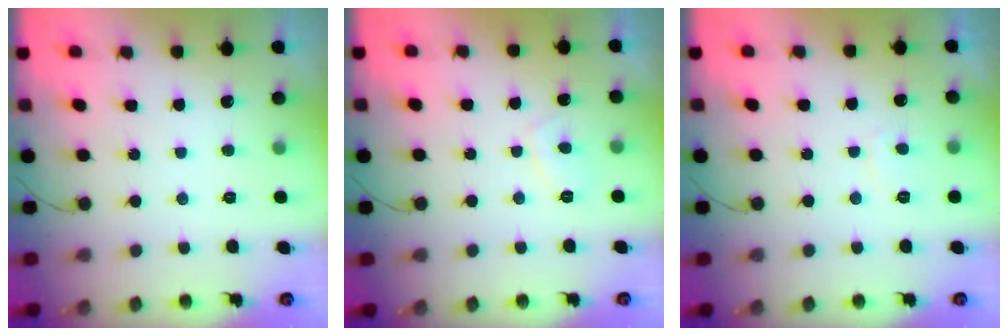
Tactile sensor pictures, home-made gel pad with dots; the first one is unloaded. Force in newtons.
{"total": 2.4, "press": 2.2, "slide": 0.9}
{"total": 1.8, "press": 1.7, "slide": 0.6}